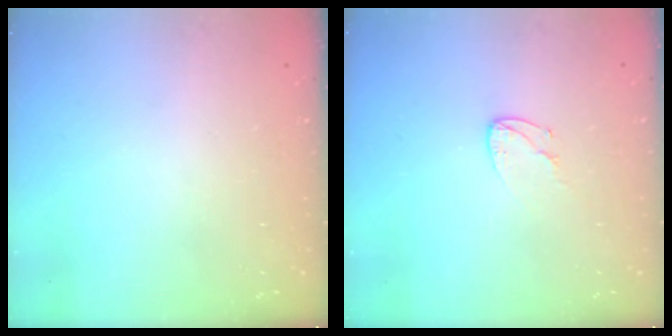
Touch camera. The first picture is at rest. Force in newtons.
{"total": 3.7, "press": 3.6, "slide": 0.3}